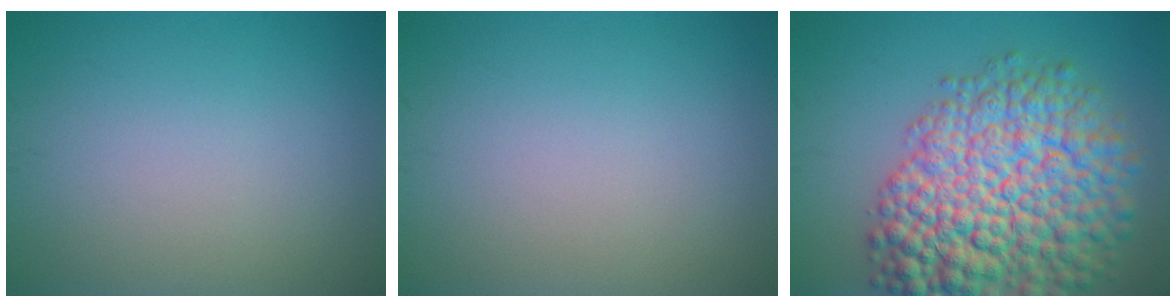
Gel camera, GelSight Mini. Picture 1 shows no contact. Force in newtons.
{"total": 0.0}
{"total": 13.3, "press": 13.3, "slide": 0.5}